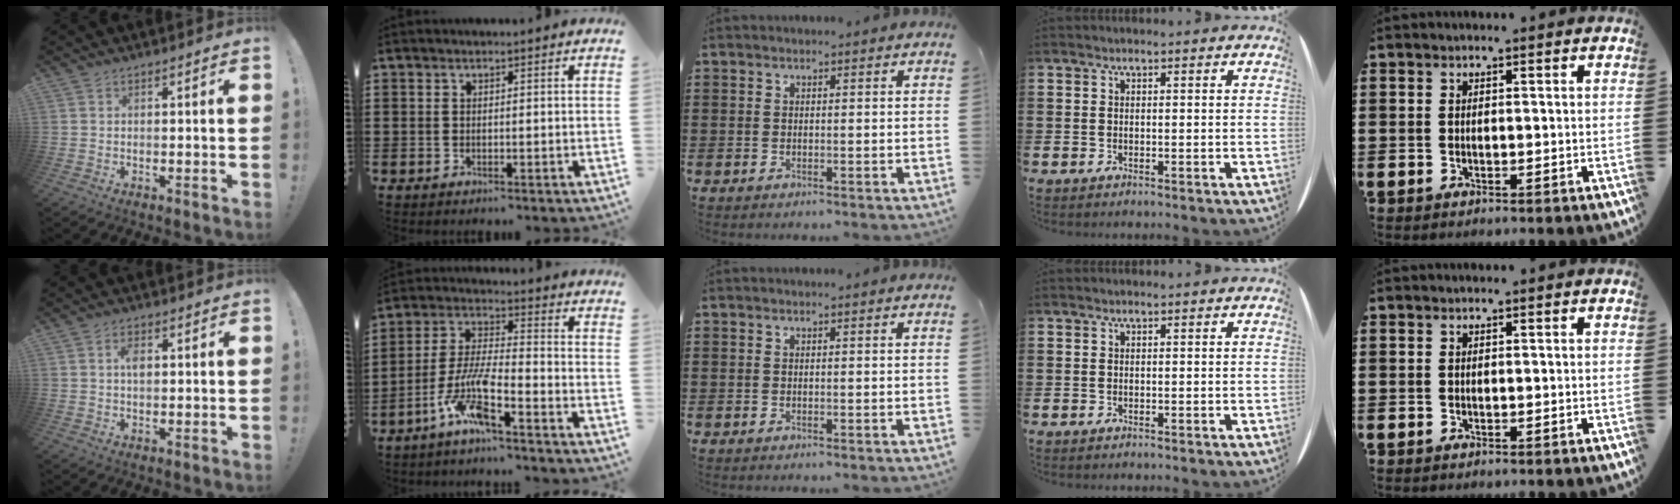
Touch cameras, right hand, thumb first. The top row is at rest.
{"thumb": {"total": 2.9, "force": [0.5, 1.7, 2.3], "torque": [-0.039, 0.003, 0.005]}, "index": {"total": 8.9, "force": [-6.0, 1.1, 6.4], "torque": [-0.155, -0.013, -0.120]}}